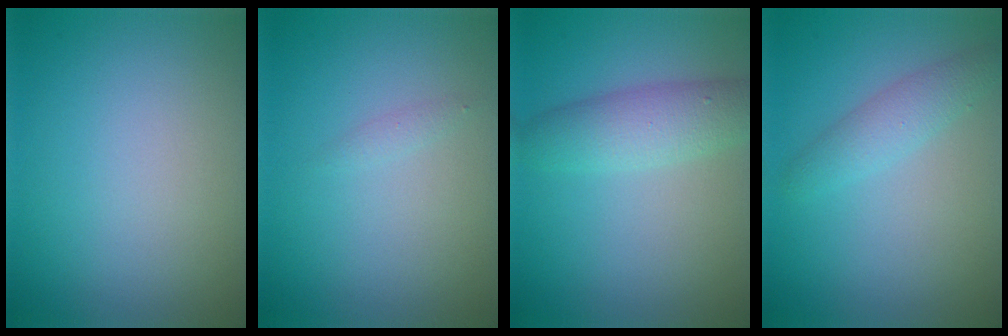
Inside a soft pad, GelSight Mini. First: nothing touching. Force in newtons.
{"total": 0.6, "press": 0.6, "slide": 0.0}
{"total": 3.8, "press": 3.8, "slide": 0.1}
{"total": 2.2, "press": 2.2, "slide": 0.1}